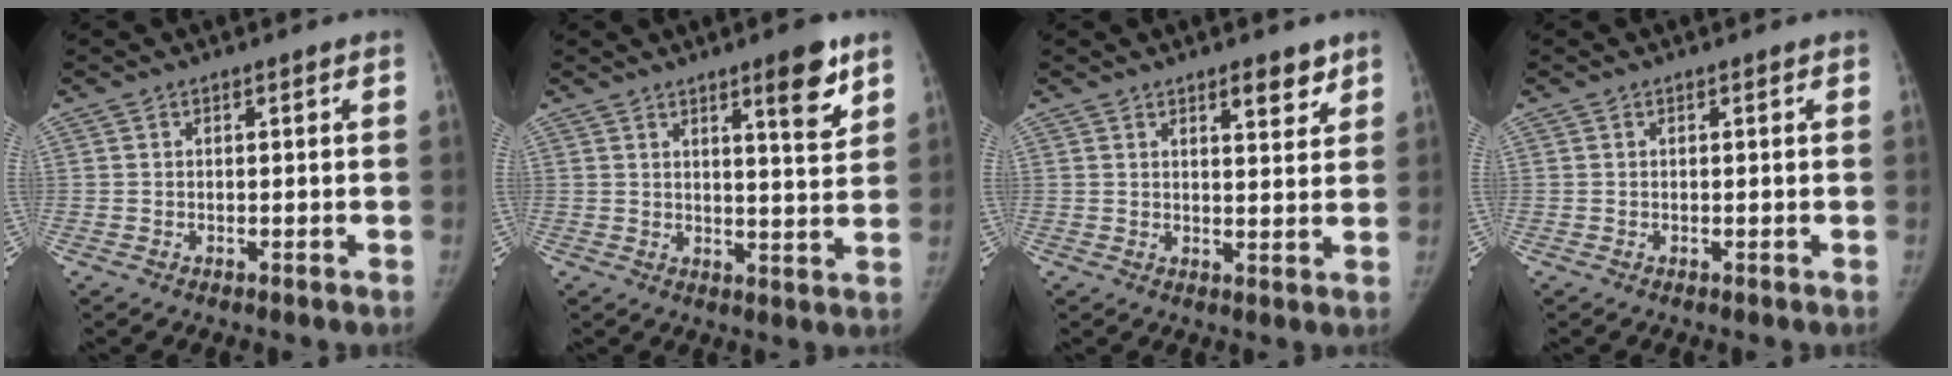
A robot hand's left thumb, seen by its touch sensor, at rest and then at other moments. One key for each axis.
{"total": 7.7, "fx": 4.7, "fy": 1.5, "fz": 5.9, "tx": -0.073, "ty": -0.032, "tz": 0.066}
{"total": 4.9, "fx": 3.3, "fy": 1.7, "fz": 3.1, "tx": -0.027, "ty": -0.022, "tz": 0.046}
{"total": 0.0}